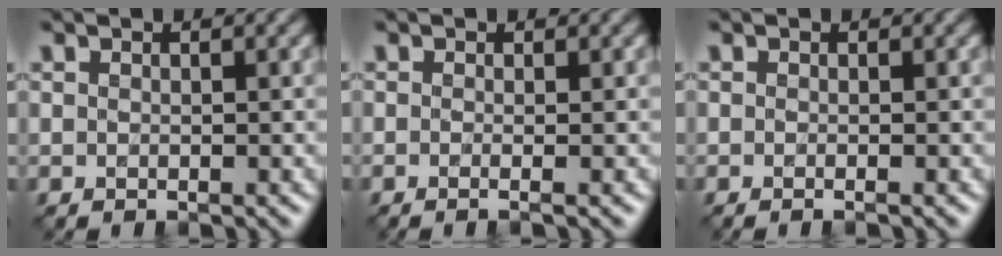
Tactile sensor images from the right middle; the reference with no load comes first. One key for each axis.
{"total": 1.8, "fx": -0.2, "fy": 0.8, "fz": 1.6, "tx": -0.014, "ty": -0.009, "tz": -0.023}
{"total": 1.0, "fx": -0.4, "fy": 0.4, "fz": 0.9, "tx": -0.006, "ty": -0.009, "tz": -0.012}